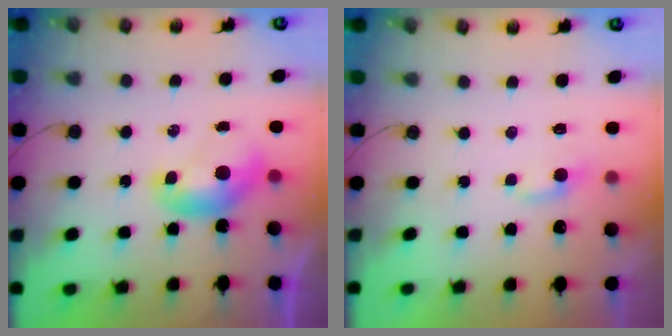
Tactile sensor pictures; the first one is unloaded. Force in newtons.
{"total": 2.5, "press": 2.4, "slide": 0.4}